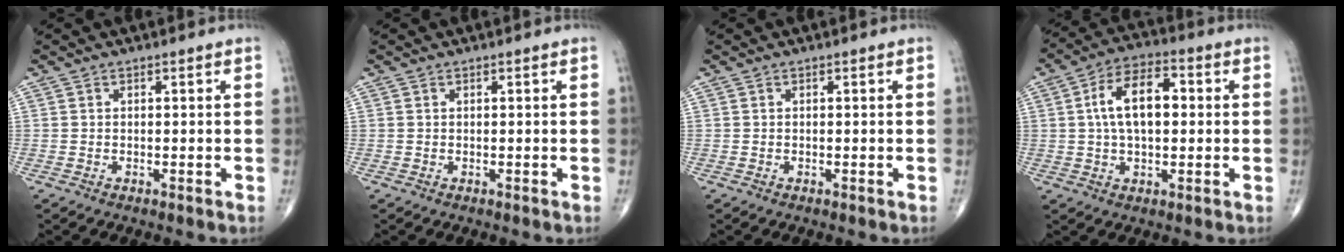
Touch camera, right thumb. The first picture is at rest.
{"total": 0.0}
{"total": 0.0}
{"total": 11.4, "force": [1.3, 6.2, 9.5], "torque": [-0.161, 0.022, 0.018]}